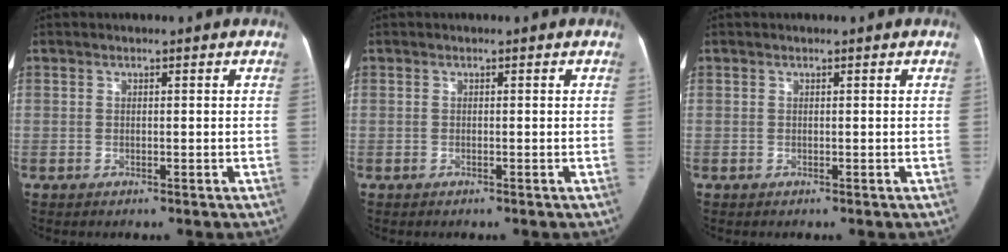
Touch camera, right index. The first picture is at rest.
{"total": 0.0}
{"total": 0.0}